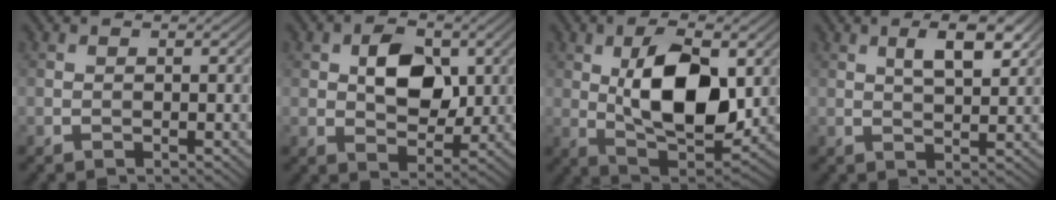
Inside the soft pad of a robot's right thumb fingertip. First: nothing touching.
{"total": 7.2, "force": [1.5, 4.7, 5.2], "torque": [-0.084, 0.001, 0.020]}
{"total": 12.6, "force": [1.5, 6.2, 10.9], "torque": [-0.190, -0.005, 0.034]}
{"total": 4.9, "force": [2.1, 1.8, 4.0], "torque": [-0.074, 0.000, 0.037]}